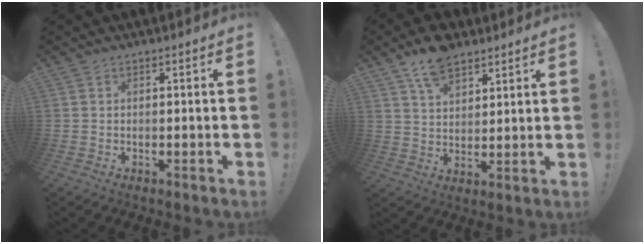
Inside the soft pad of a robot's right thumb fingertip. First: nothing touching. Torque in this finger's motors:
{"motor_torque": [0.47, 2.03, 0.19, -0.02, 0.05]}